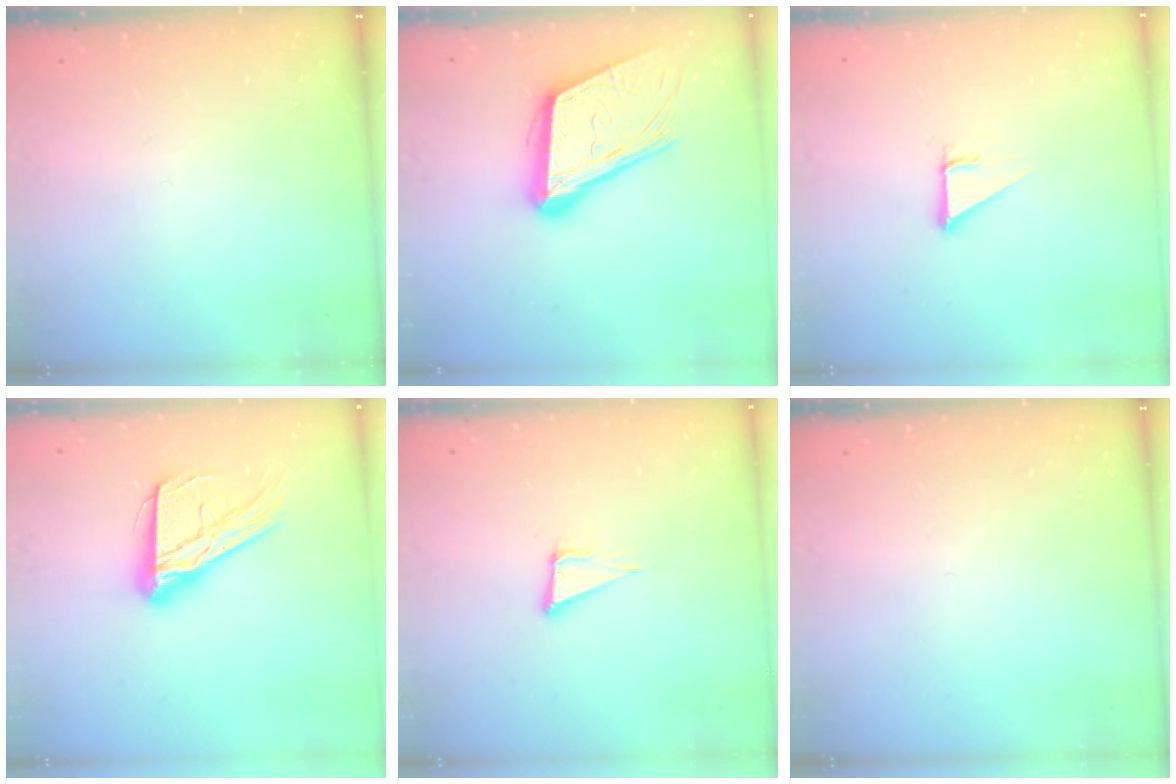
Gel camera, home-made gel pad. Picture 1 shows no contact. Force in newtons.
{"total": 18.8, "press": 18.4, "slide": 4.2}
{"total": 2.9, "press": 2.9, "slide": 0.1}
{"total": 16.5, "press": 16.4, "slide": 1.5}
{"total": 5.1, "press": 4.3, "slide": 2.8}
{"total": 0.0}